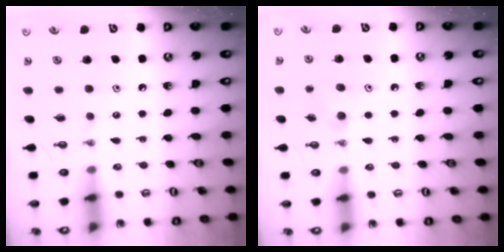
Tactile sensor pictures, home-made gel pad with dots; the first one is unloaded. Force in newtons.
{"total": 4.8, "press": 4.2, "slide": 2.3}